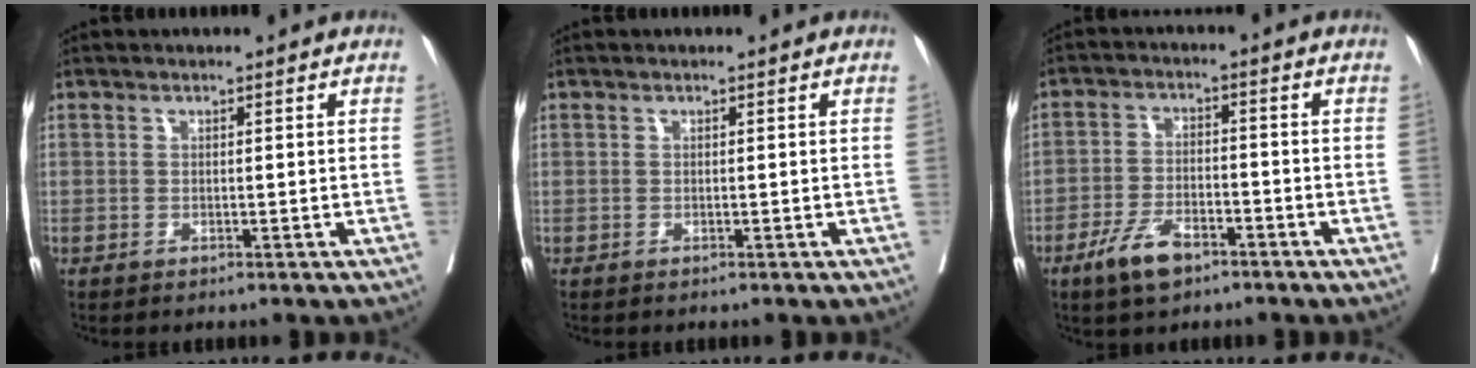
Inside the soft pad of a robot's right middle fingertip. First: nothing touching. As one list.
[{"total": 0.0}, {"total": 6.5, "force": [-4.3, 2.6, 4.2], "torque": [-0.087, -0.003, -0.076]}]